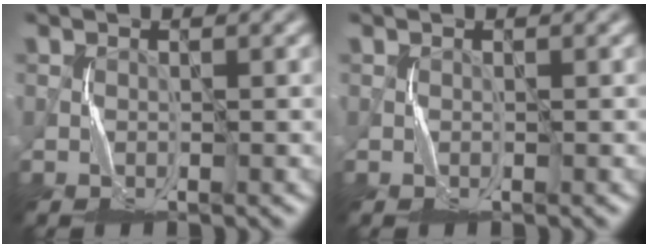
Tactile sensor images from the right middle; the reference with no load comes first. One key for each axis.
{"total": 0.0}